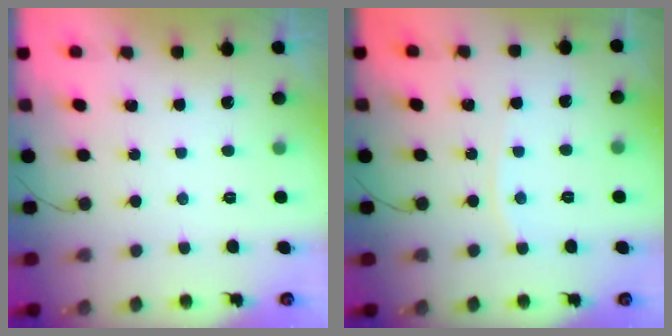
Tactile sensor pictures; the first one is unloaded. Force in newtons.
{"total": 3.3, "press": 3.3, "slide": 0.5}